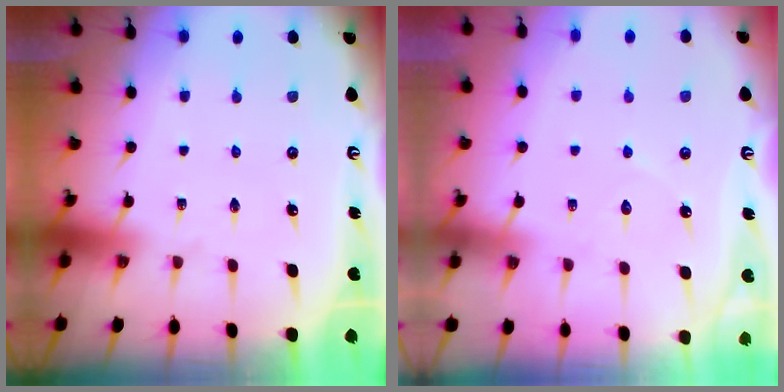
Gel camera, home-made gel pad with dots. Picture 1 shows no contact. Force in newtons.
{"total": 6.5, "press": 6.5, "slide": 0.6}